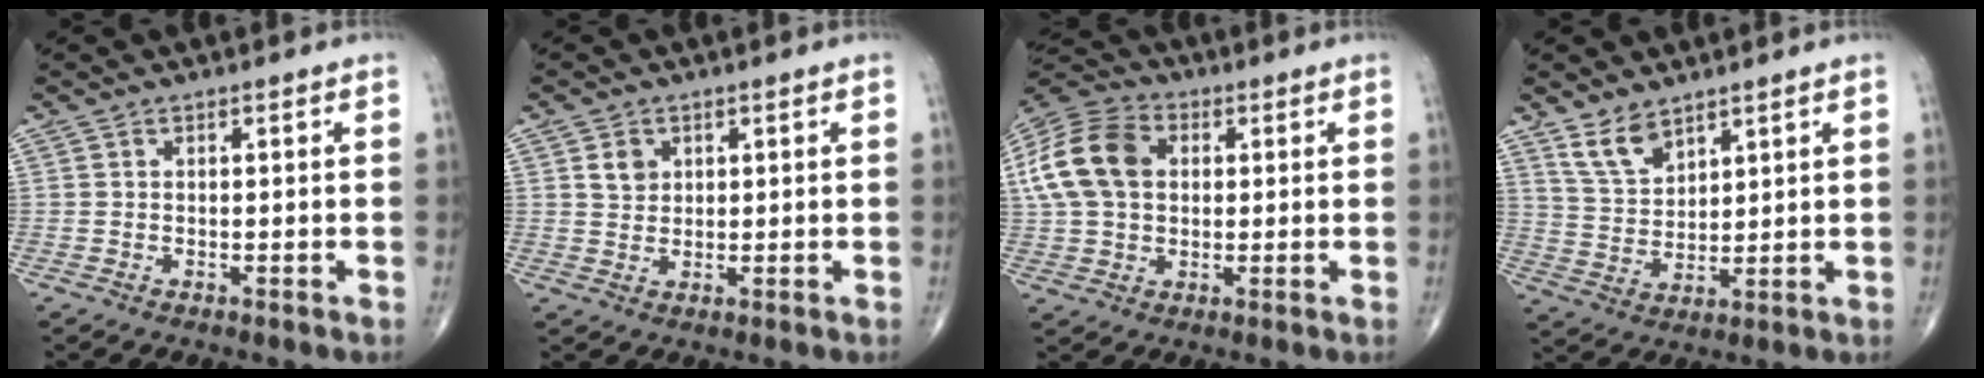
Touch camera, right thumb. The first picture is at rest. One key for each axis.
{"total": 3.1, "fx": 1.2, "fy": 2.5, "fz": 1.4, "tx": -0.011, "ty": -0.007, "tz": 0.023}
{"total": 15.7, "fx": 2.7, "fy": 11.1, "fz": 10.7, "tx": -0.214, "ty": 0.021, "tz": 0.043}
{"total": 6.7, "fx": 4.9, "fy": 3.2, "fz": 3.2, "tx": -0.047, "ty": -0.029, "tz": 0.104}